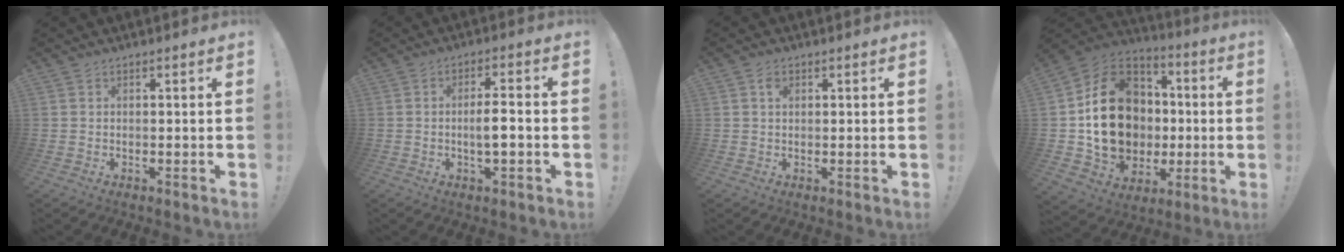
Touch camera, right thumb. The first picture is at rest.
{"total": 5.5, "force": [-1.4, 1.1, 5.2], "torque": [-0.089, 0.002, -0.031]}
{"total": 1.4, "force": [0.6, 1.1, 0.7], "torque": [-0.009, 0.002, 0.010]}
{"total": 22.4, "force": [-0.1, 18.7, 12.3], "torque": [-0.187, 0.021, 0.039]}